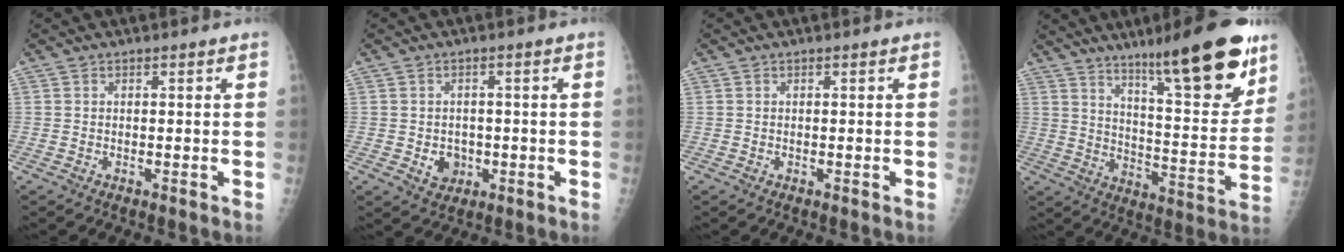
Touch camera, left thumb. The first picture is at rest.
{"total": 4.0, "force": [-1.0, 3.4, 1.9], "torque": [-0.006, 0.005, -0.007]}
{"total": 0.0}
{"total": 21.0, "force": [13.6, 3.9, 15.6], "torque": [-0.193, -0.072, 0.213]}